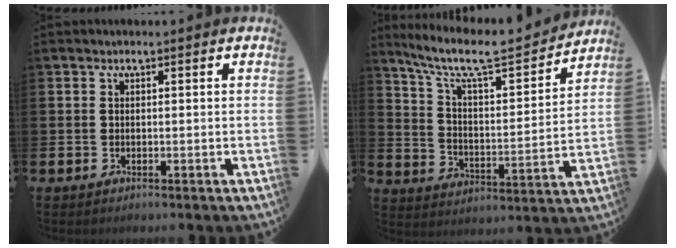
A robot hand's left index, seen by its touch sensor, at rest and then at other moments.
{"total": 9.5, "force": [8.1, 2.0, 4.4], "torque": [-0.113, -0.054, 0.135]}